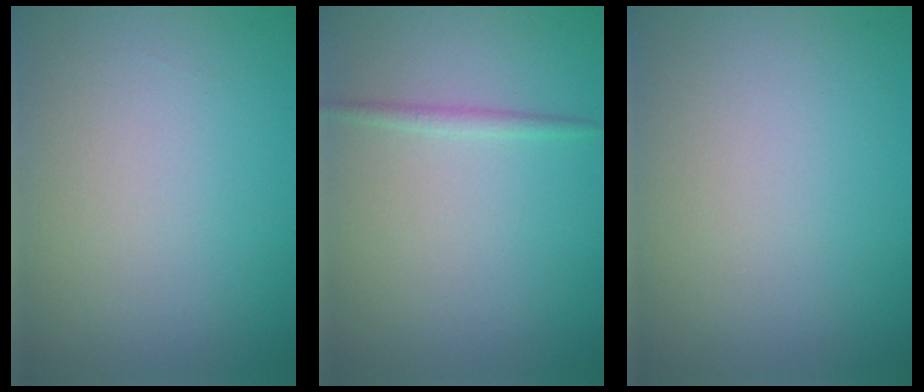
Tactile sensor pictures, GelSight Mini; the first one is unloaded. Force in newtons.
{"total": 1.0, "press": 1.0, "slide": 0.0}
{"total": 0.0}